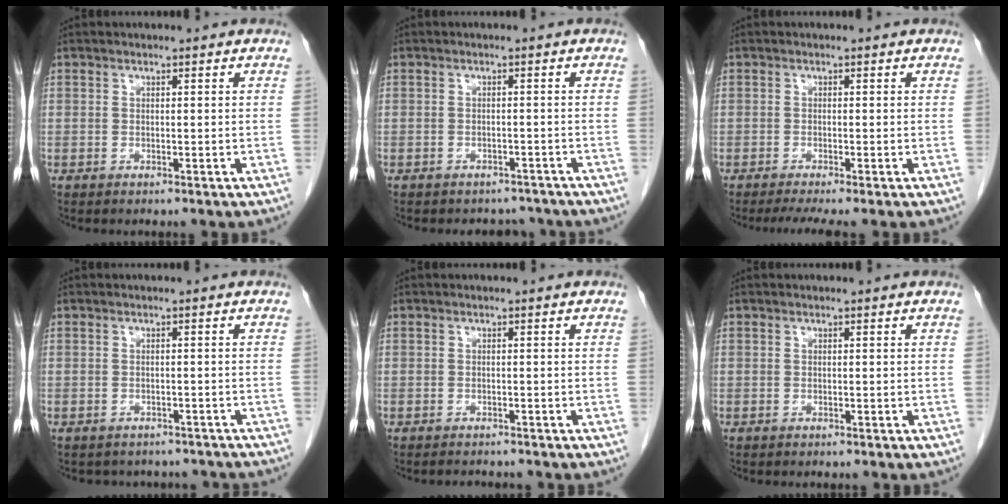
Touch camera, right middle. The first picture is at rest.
{"total": 5.1, "force": [-4.5, 2.3, 0.3], "torque": [0.001, 0.007, -0.051]}
{"total": 3.4, "force": [-2.5, -0.1, 2.3], "torque": [-0.035, -0.009, -0.043]}
{"total": 7.2, "force": [-6.3, 3.2, 1.0], "torque": [-0.011, 0.011, -0.062]}
{"total": 1.7, "force": [-1.7, 0.4, 0.2], "torque": [-0.004, -0.006, -0.021]}
{"total": 0.0}